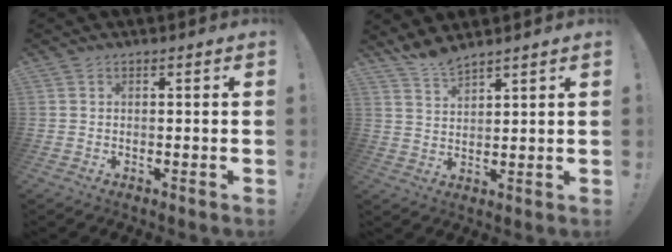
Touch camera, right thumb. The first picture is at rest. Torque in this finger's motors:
{"motor_torque": [0.15, 0.26, 0.20, 0.05, 0.00]}